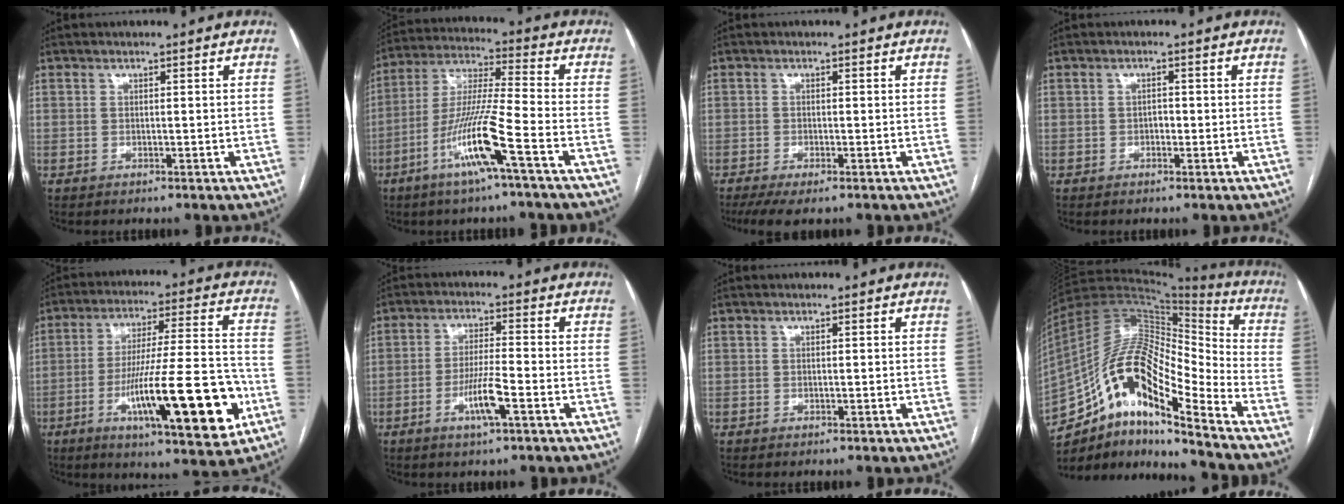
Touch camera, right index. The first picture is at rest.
{"total": 12.9, "force": [-6.0, -0.6, 11.5], "torque": [-0.233, -0.008, -0.116]}
{"total": 4.9, "force": [-3.4, 1.2, 3.4], "torque": [-0.059, -0.013, -0.054]}
{"total": 1.1, "force": [-0.3, 0.6, 0.8], "torque": [-0.011, 0.003, -0.006]}
{"total": 20.5, "force": [-6.9, 2.5, 19.1], "torque": [-0.289, -0.008, -0.102]}
{"total": 6.3, "force": [-2.7, 0.2, 5.7], "torque": [-0.109, -0.006, -0.051]}
{"total": 0.0}
{"total": 18.6, "force": [-10.5, 4.6, 14.6], "torque": [-0.272, 0.041, -0.177]}